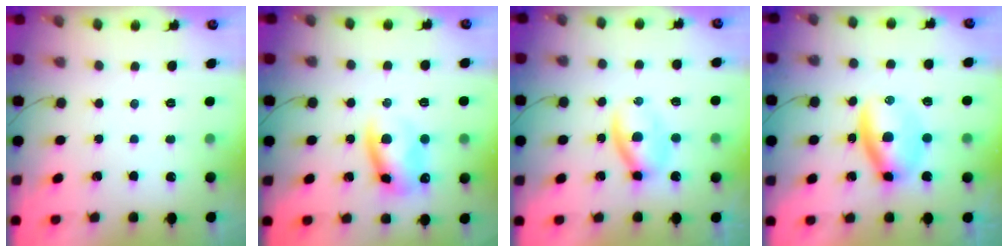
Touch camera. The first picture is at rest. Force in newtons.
{"total": 11.4, "press": 11.2, "slide": 2.1}
{"total": 5.0, "press": 4.9, "slide": 1.0}
{"total": 6.7, "press": 6.5, "slide": 1.9}